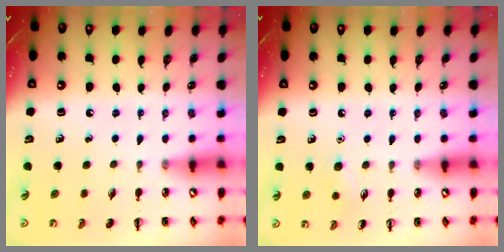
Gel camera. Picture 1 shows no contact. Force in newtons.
{"total": 5.3, "press": 5.0, "slide": 1.7}